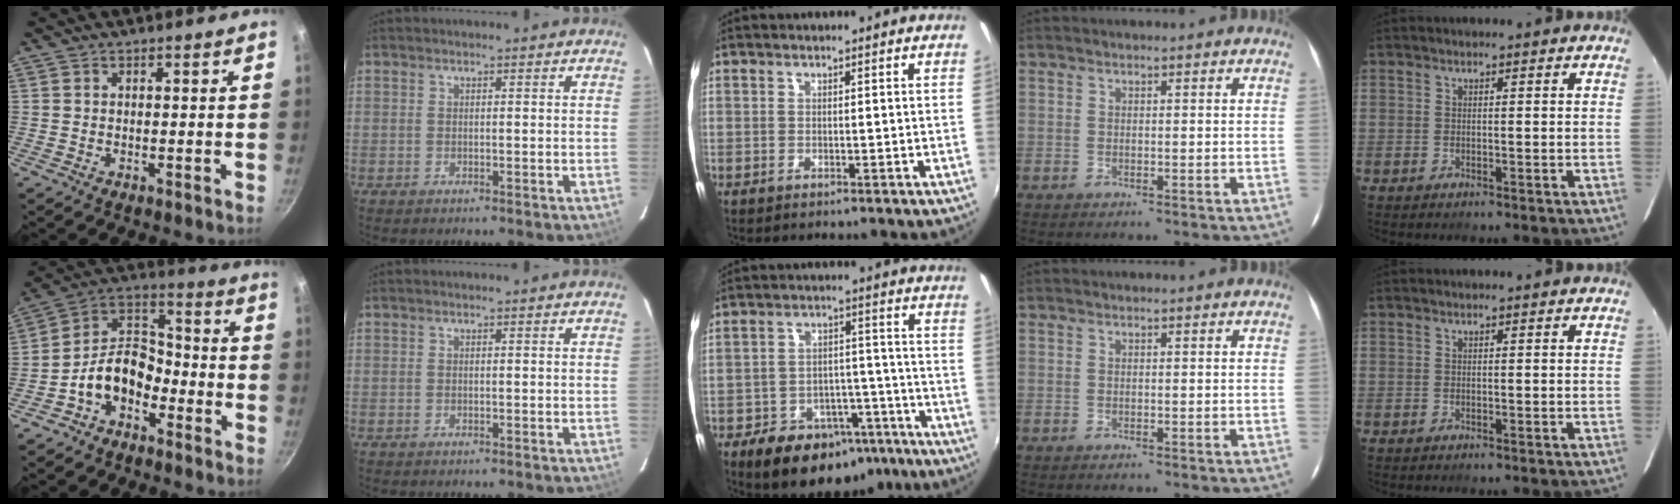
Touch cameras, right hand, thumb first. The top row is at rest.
{"thumb": {"total": 11.3, "force": [-5.4, 7.5, 6.5], "torque": [-0.083, 0.068, -0.122]}, "middle": {"total": 16.9, "force": [-11.2, 10.0, 7.6], "torque": [-0.147, 0.026, -0.141]}}